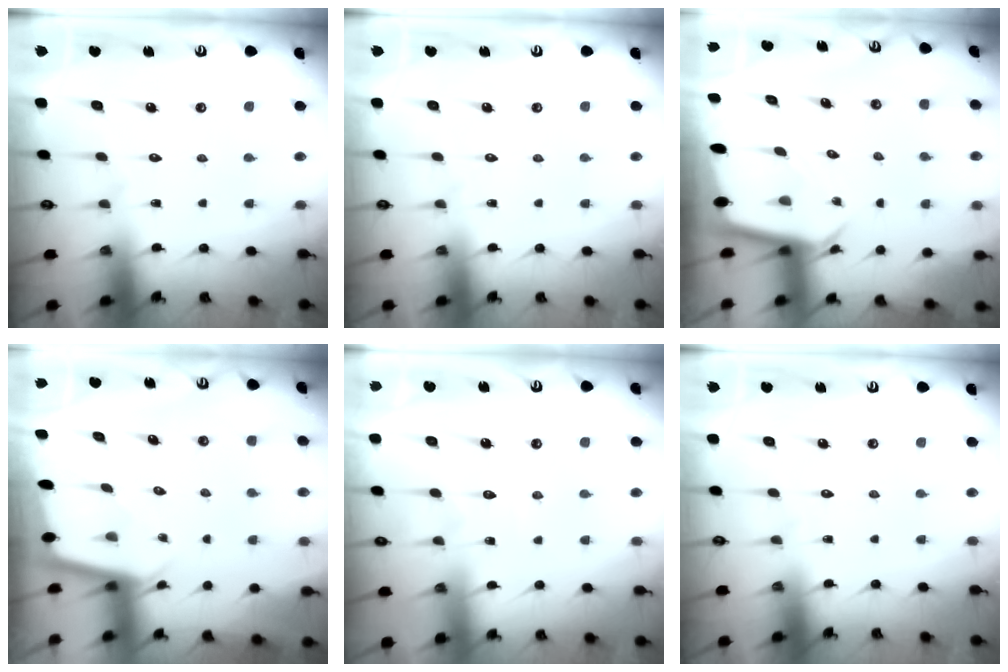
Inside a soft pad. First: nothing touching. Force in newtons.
{"total": 0.0}
{"total": 3.3, "press": 3.3, "slide": 0.2}
{"total": 1.8, "press": 1.8, "slide": 0.1}
{"total": 4.3, "press": 4.2, "slide": 0.5}
{"total": 0.0}